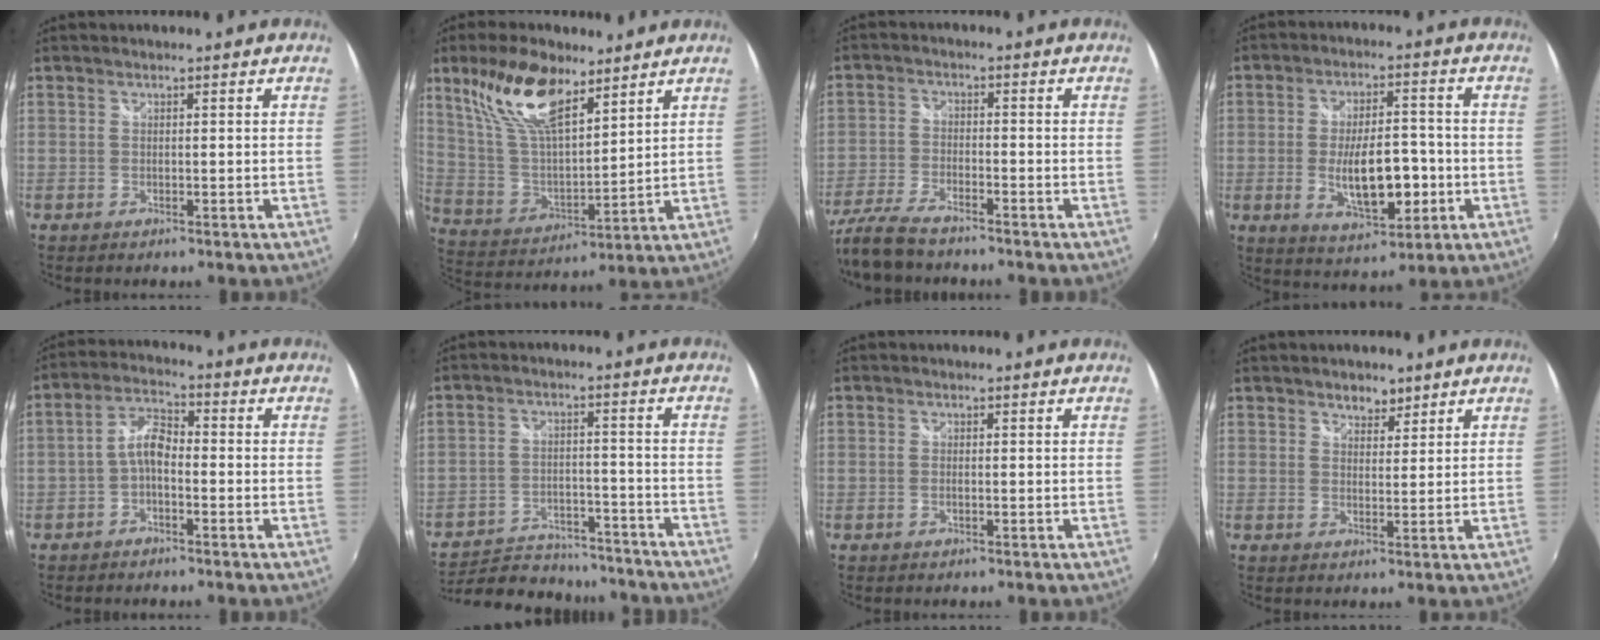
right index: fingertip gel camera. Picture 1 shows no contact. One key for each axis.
{"total": 16.2, "fx": 10.2, "fy": 6.6, "fz": 10.7, "tx": -0.214, "ty": 0.019, "tz": 0.205}
{"total": 9.5, "fx": -7.8, "fy": 2.6, "fz": 4.8, "tx": -0.121, "ty": -0.024, "tz": -0.151}
{"total": 11.8, "fx": -2.6, "fy": 4.9, "fz": 10.4, "tx": -0.184, "ty": -0.007, "tz": -0.028}
{"total": 4.9, "fx": -1.9, "fy": 2.3, "fz": 3.9, "tx": -0.080, "ty": 0.016, "tz": -0.037}
{"total": 21.4, "fx": -18.5, "fy": 7.8, "fz": 7.5, "tx": -0.162, "ty": 0.010, "tz": -0.247}
{"total": 0.8, "fx": -0.1, "fy": 0.3, "fz": 0.7, "tx": -0.016, "ty": -0.001, "tz": -0.005}
{"total": 3.1, "fx": 2.3, "fy": 1.8, "fz": 0.9, "tx": -0.008, "ty": 0.003, "tz": 0.036}